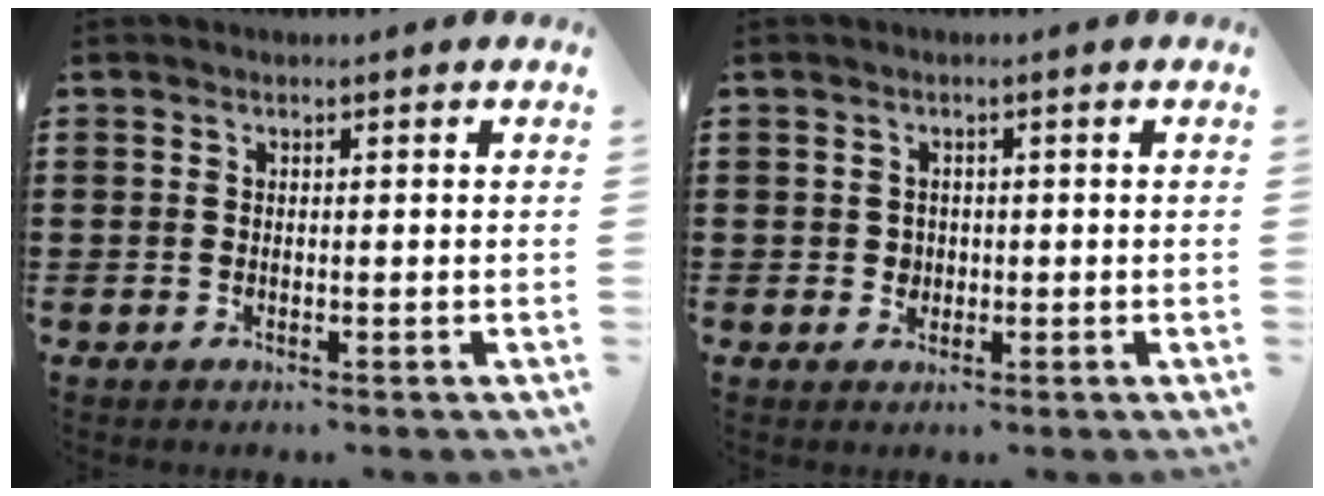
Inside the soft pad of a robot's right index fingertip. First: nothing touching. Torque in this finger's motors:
{"motor_torque": [0.10, 0.11, 0.08, 0.00]}